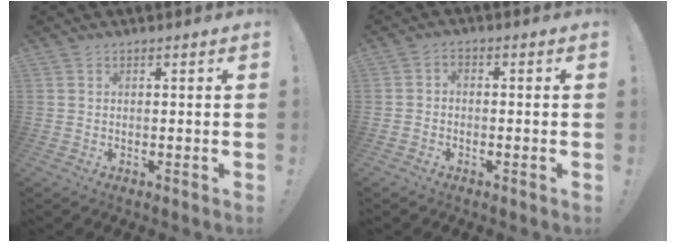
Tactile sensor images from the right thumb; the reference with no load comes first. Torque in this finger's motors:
{"motor_torque": [0.02, 0.01, -0.01, 0.01, 0.00]}